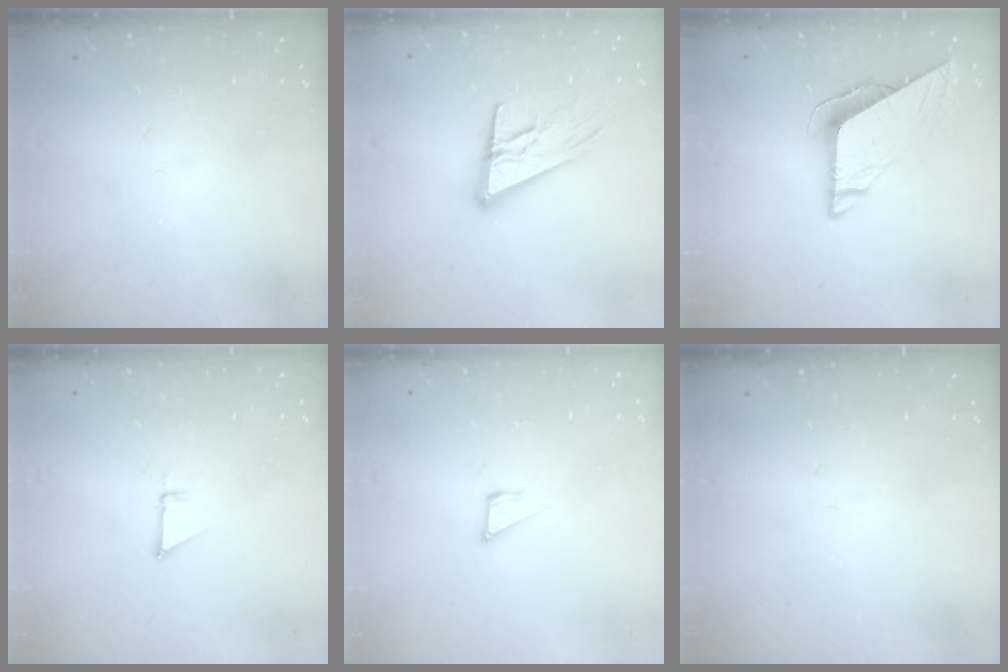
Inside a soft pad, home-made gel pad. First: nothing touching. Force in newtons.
{"total": 14.9, "press": 14.6, "slide": 2.9}
{"total": 7.6, "press": 7.6, "slide": 0.2}
{"total": 2.5, "press": 2.5, "slide": 0.1}
{"total": 4.3, "press": 4.3, "slide": 0.3}
{"total": 0.0}